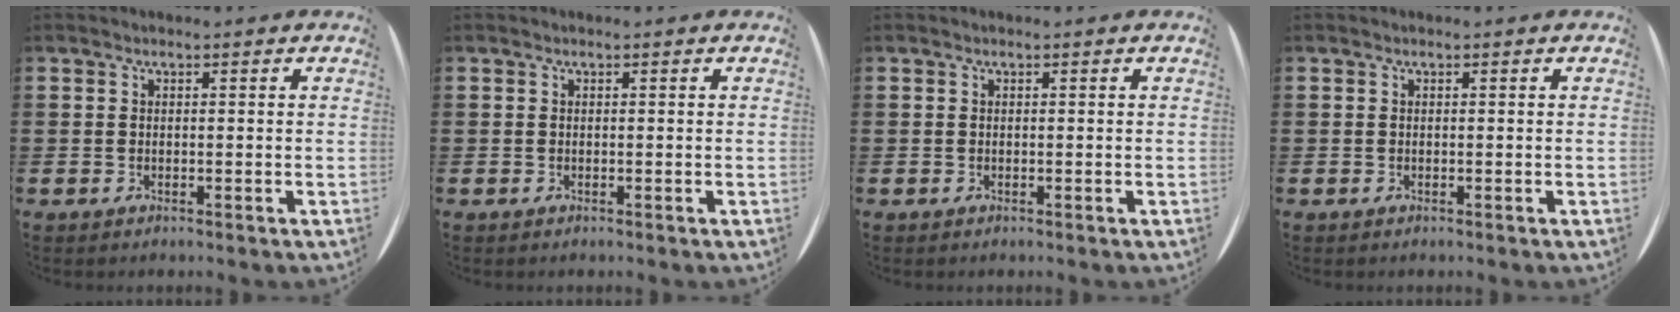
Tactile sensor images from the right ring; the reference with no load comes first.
{"total": 0.0}
{"total": 0.0}
{"total": 0.0}